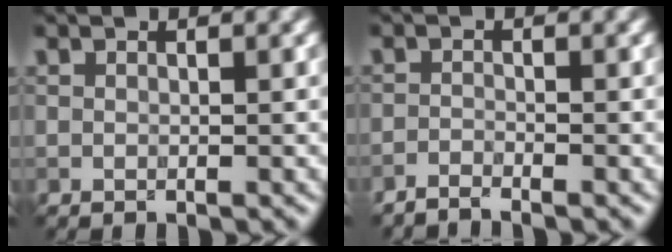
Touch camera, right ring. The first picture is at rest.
{"total": 1.8, "force": [-1.7, 0.1, 0.7], "torque": [-0.018, 0.002, -0.039]}